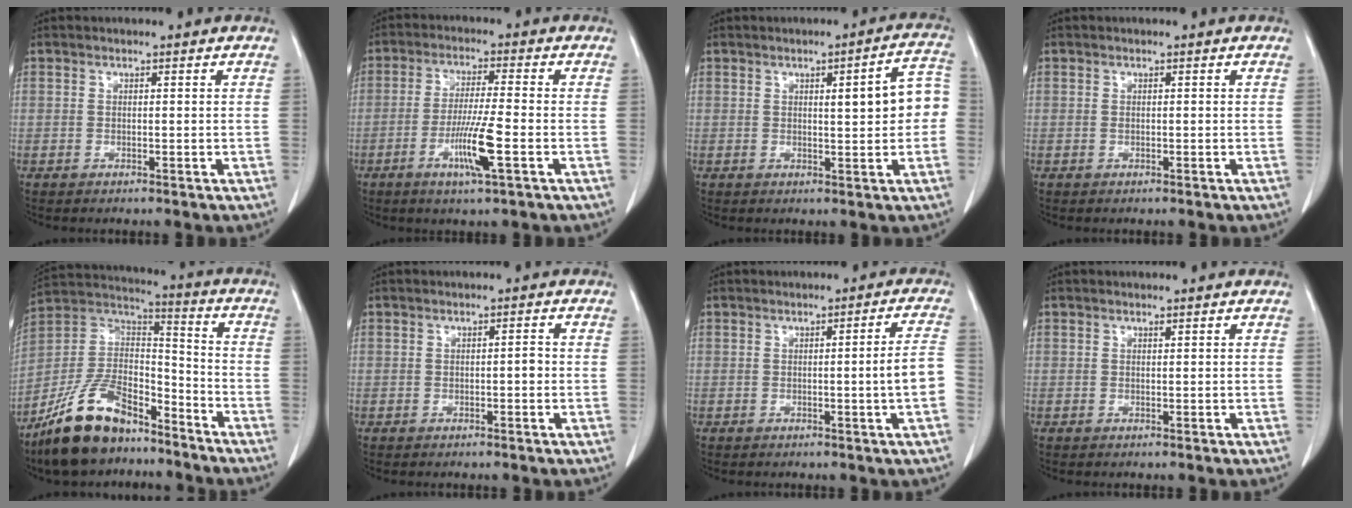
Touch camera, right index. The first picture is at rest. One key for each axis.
{"total": 7.9, "fx": -2.9, "fy": -0.3, "fz": 7.3, "tx": -0.137, "ty": -0.014, "tz": -0.055}
{"total": 7.1, "fx": 0.4, "fy": 1.3, "fz": 6.9, "tx": -0.085, "ty": 0.021, "tz": 0.005}
{"total": 0.0}
{"total": 16.4, "fx": -12.3, "fy": 6.6, "fz": 8.7, "tx": -0.171, "ty": 0.026, "tz": -0.223}
{"total": 1.1, "fx": -0.2, "fy": 0.3, "fz": 1.1, "tx": -0.012, "ty": 0.002, "tz": -0.003}
{"total": 5.0, "fx": -1.0, "fy": -0.8, "fz": 4.8, "tx": -0.059, "ty": 0.001, "tz": -0.017}
{"total": 0.0}